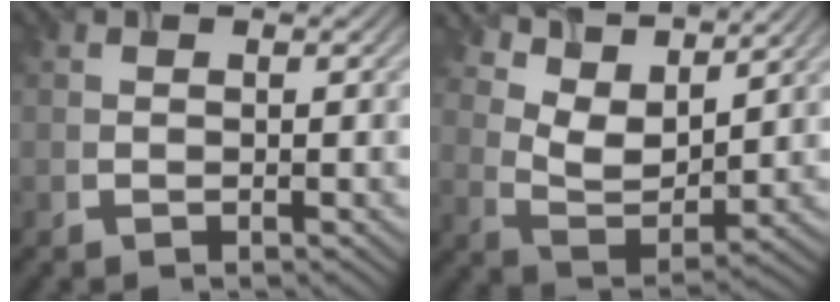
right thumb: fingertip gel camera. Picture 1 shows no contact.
{"total": 8.5, "force": [6.5, 3.3, 4.4], "torque": [-0.112, 0.013, 0.123]}